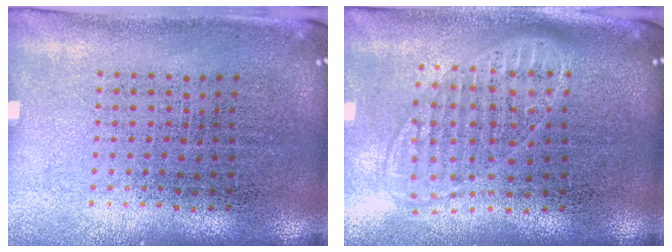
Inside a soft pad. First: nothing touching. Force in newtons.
{"total": 1.8, "press": 1.4, "slide": 1.0}